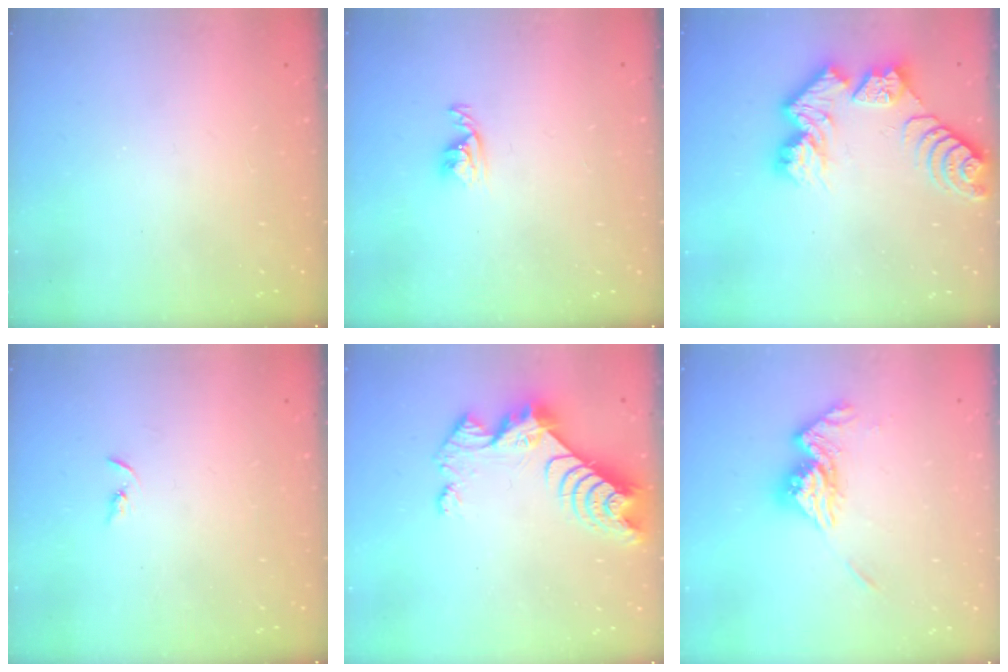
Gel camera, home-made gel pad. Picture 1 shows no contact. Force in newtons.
{"total": 3.3, "press": 3.3, "slide": 0.5}
{"total": 12.7, "press": 12.6, "slide": 1.0}
{"total": 2.2, "press": 2.2, "slide": 0.2}
{"total": 9.0, "press": 9.0, "slide": 0.8}
{"total": 12.3, "press": 12.3, "slide": 1.3}